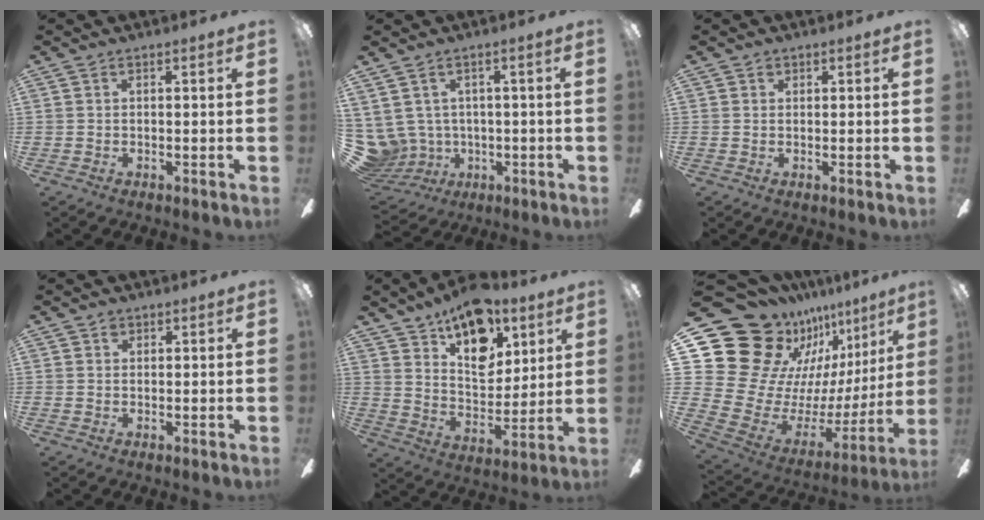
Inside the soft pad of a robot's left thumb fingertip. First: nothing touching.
{"total": 6.5, "force": [1.4, 6.3, 1.3], "torque": [-0.091, -0.022, 0.030]}
{"total": 1.2, "force": [0.7, 1.0, 0.3], "torque": [0.000, -0.001, 0.011]}
{"total": 1.6, "force": [1.0, 1.2, 0.5], "torque": [-0.005, -0.001, 0.016]}
{"total": 17.2, "force": [11.5, 9.6, 8.4], "torque": [-0.128, -0.063, 0.206]}
{"total": 23.1, "force": [14.2, 14.7, 10.6], "torque": [-0.213, -0.135, 0.293]}